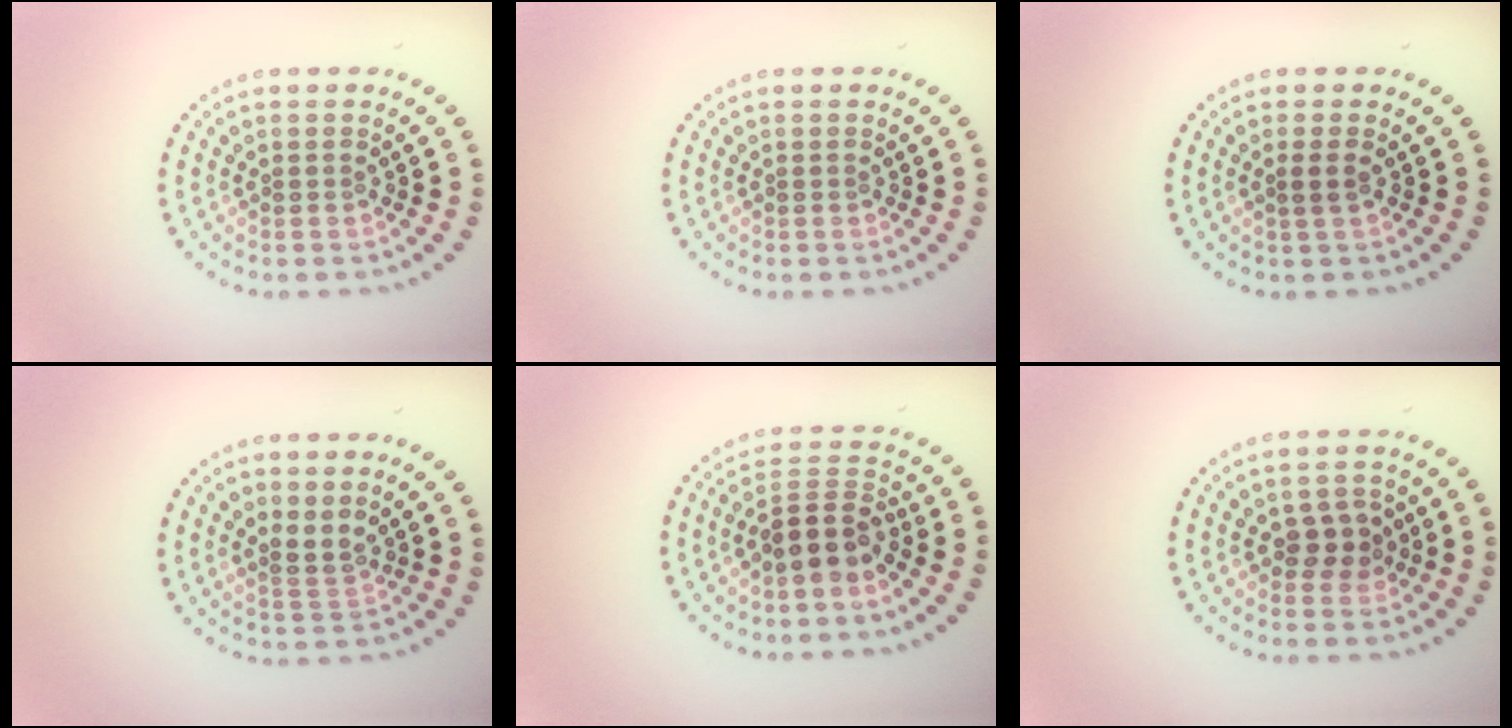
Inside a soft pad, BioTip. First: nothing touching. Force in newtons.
{"total": 0.0}
{"total": 1.0, "press": 0.8, "slide": 0.5}
{"total": 1.7, "press": 1.1, "slide": 1.3}
{"total": 3.7, "press": 3.2, "slide": 1.7}
{"total": 2.6, "press": 2.5, "slide": 0.7}